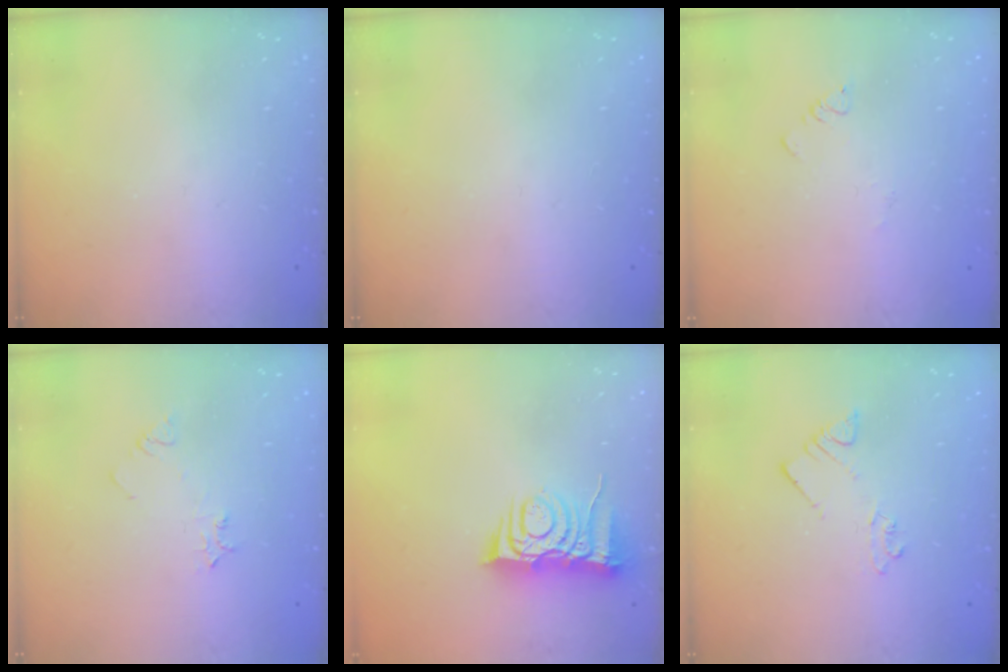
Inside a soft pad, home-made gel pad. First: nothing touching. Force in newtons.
{"total": 0.0}
{"total": 2.1, "press": 2.1, "slide": 0.3}
{"total": 4.5, "press": 4.5, "slide": 0.6}
{"total": 8.2, "press": 8.1, "slide": 1.1}
{"total": 2.0, "press": 2.0, "slide": 0.2}